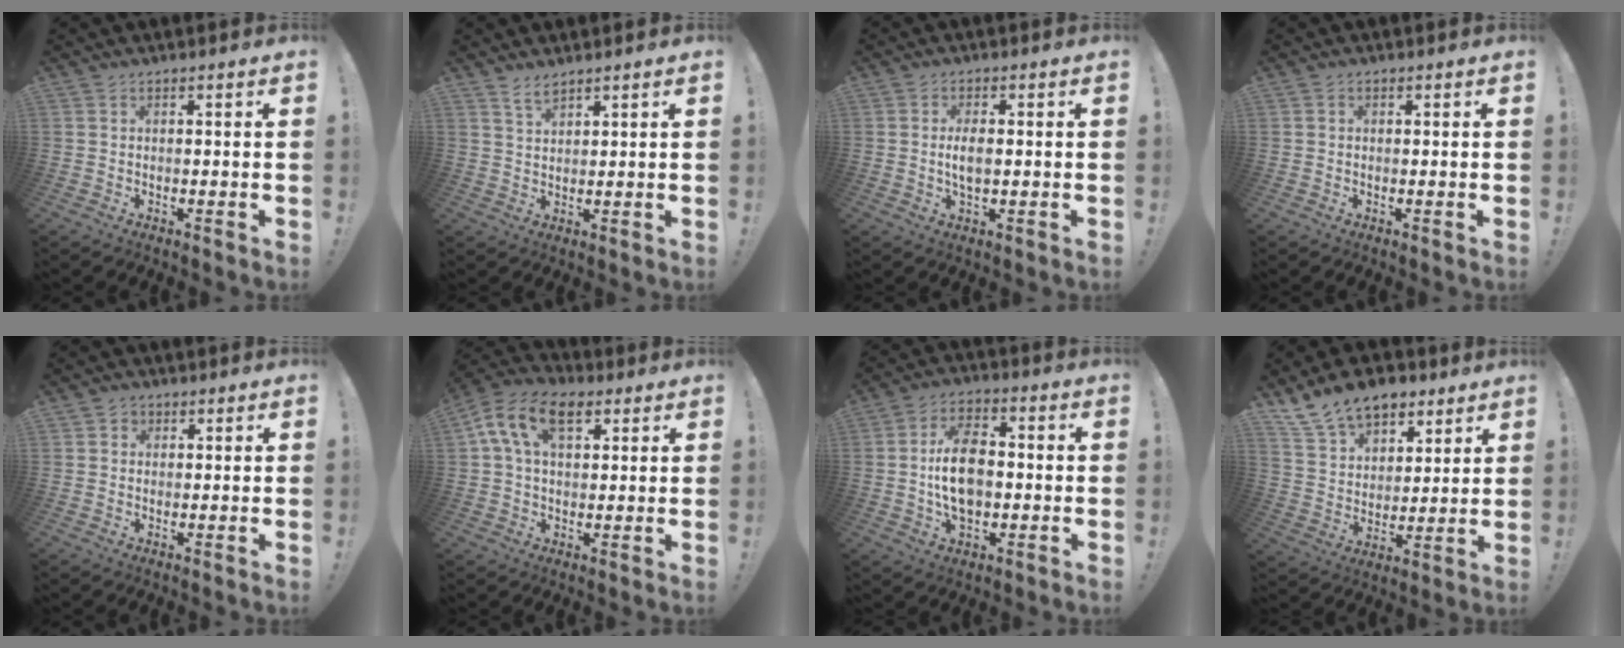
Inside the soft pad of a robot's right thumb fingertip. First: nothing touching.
{"total": 3.2, "force": [2.7, 0.8, 1.4], "torque": [-0.023, -0.017, 0.048]}
{"total": 4.5, "force": [-0.1, 2.0, 4.0], "torque": [-0.072, -0.007, -0.009]}
{"total": 0.6, "force": [-0.1, 0.5, 0.2], "torque": [-0.003, 0.002, -0.002]}
{"total": 2.1, "force": [0.7, 1.9, 0.5], "torque": [-0.004, -0.002, 0.010]}
{"total": 12.6, "force": [4.7, 7.5, 9.0], "torque": [-0.158, 0.002, 0.086]}
{"total": 13.9, "force": [-1.0, 9.0, 10.5], "torque": [-0.188, 0.004, -0.021]}
{"total": 14.7, "force": [10.3, 9.0, 5.3], "torque": [-0.103, -0.062, 0.198]}